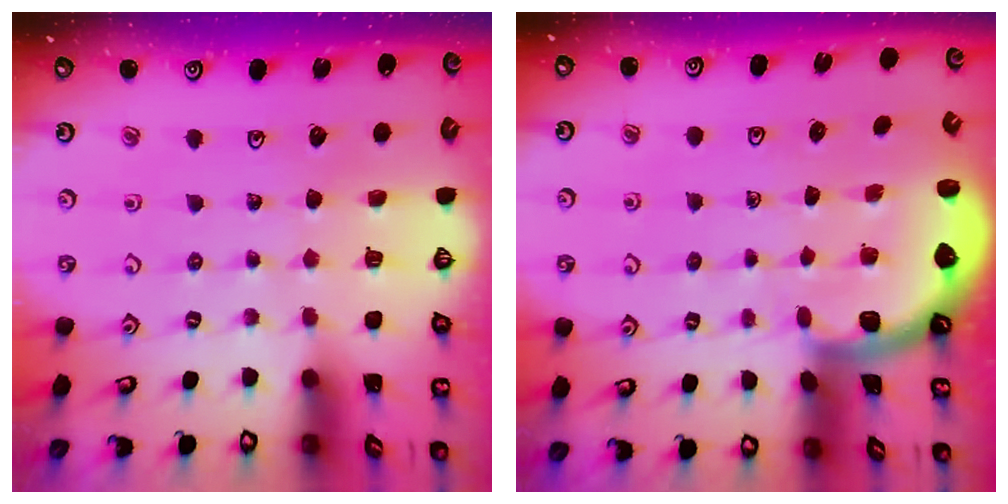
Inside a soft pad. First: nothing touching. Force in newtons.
{"total": 1.2, "press": 1.2, "slide": 0.1}